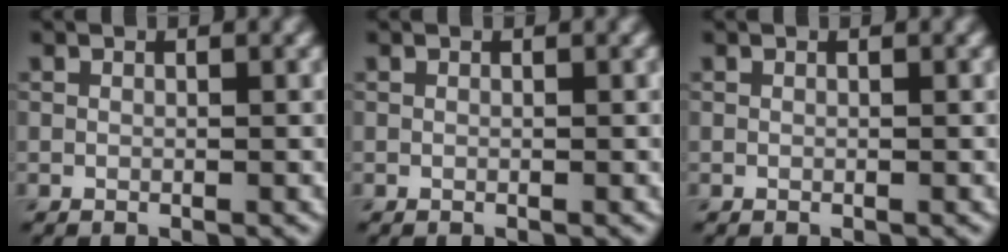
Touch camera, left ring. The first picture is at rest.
{"total": 0.0}
{"total": 0.0}